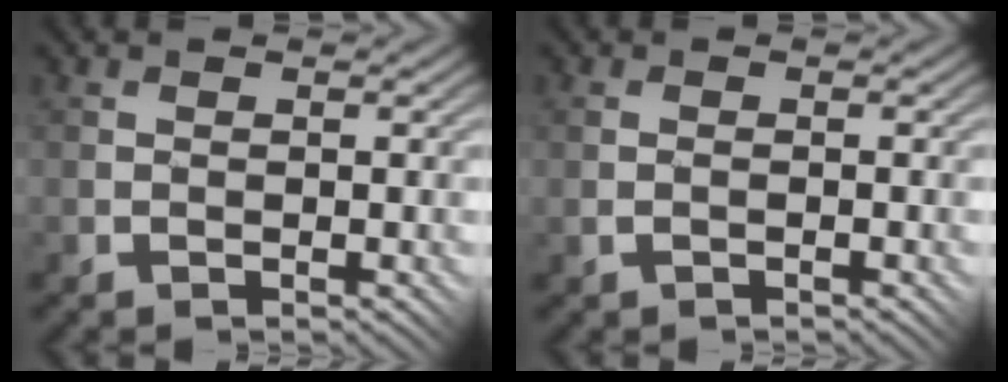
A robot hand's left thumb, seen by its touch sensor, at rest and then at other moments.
{"total": 0.9, "force": [-0.4, 0.5, 0.7], "torque": [-0.012, 0.004, -0.005]}